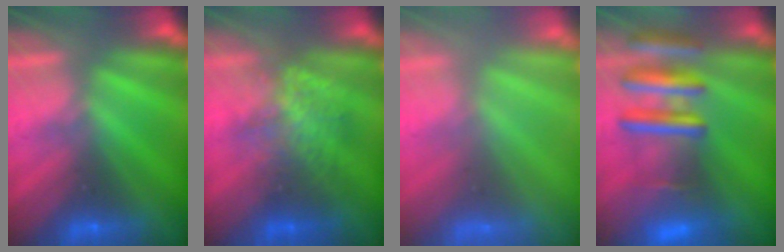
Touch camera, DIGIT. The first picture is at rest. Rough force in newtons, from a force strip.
{"total": 2.3}
{"total": 8.0}
{"total": 7.7}